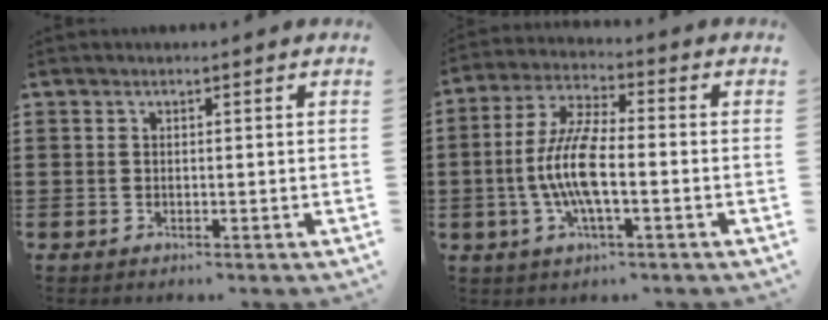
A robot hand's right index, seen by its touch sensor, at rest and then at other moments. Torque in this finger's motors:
{"motor_torque": [2.14, 0.00, 1.05, 0.21]}